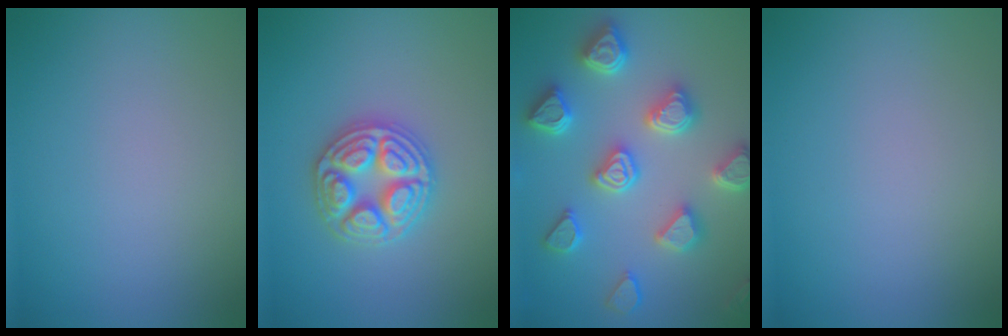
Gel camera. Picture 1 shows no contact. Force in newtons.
{"total": 4.9, "press": 4.8, "slide": 0.7}
{"total": 6.0, "press": 5.8, "slide": 1.8}
{"total": 0.0}